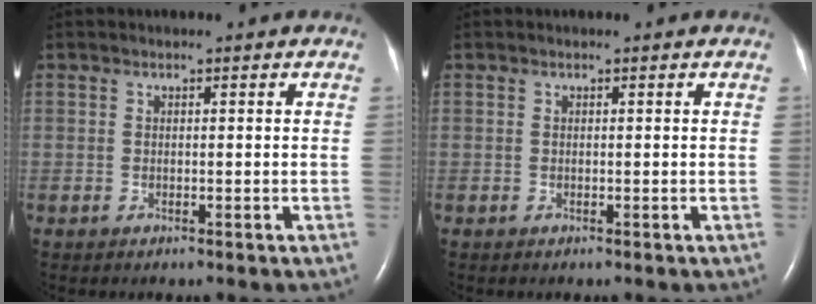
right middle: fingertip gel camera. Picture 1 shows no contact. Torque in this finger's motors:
{"motor_torque": [0.03, -0.02, -0.01, 0.00]}